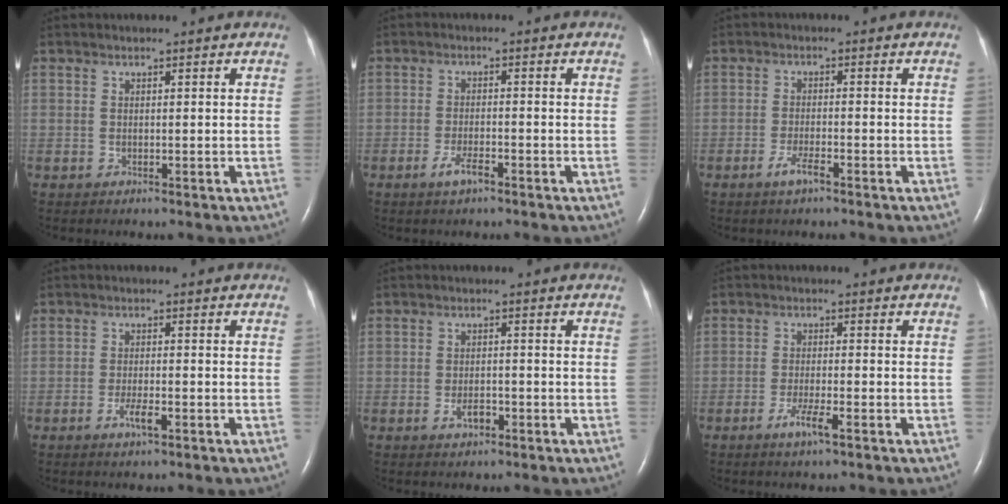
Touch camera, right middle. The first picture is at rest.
{"total": 2.8, "force": [-1.8, 0.6, 2.1], "torque": [-0.044, -0.001, -0.036]}
{"total": 2.6, "force": [-1.7, 0.2, 2.0], "torque": [-0.043, -0.002, -0.035]}
{"total": 2.7, "force": [-1.4, 0.4, 2.3], "torque": [-0.047, -0.002, -0.026]}
{"total": 2.4, "force": [-1.3, 1.2, 1.7], "torque": [-0.034, 0.002, -0.021]}
{"total": 3.4, "force": [-1.9, 0.1, 2.7], "torque": [-0.056, -0.005, -0.038]}